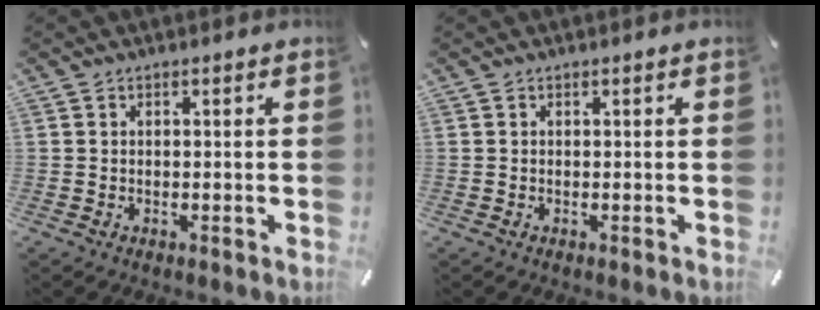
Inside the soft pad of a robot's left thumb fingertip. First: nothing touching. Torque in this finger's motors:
{"motor_torque": [-0.16, -0.32, -0.04, 0.13, -0.01]}